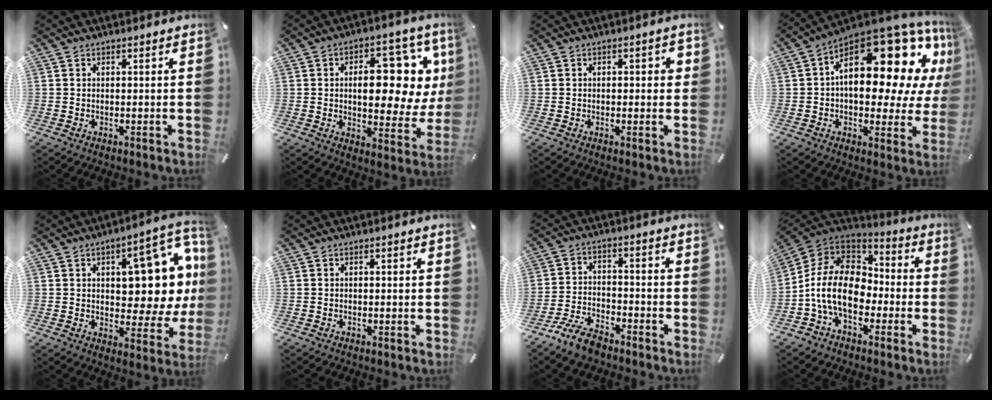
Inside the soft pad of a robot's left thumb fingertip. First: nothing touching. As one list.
[{"total": 16.7, "force": [4.8, 8.8, 13.4], "torque": [-0.167, -0.045, 0.077]}, {"total": 2.2, "force": [-0.2, 1.2, 1.9], "torque": [-0.027, 0.004, -0.006]}, {"total": 23.2, "force": [8.2, 12.2, 18.0], "torque": [-0.243, -0.071, 0.140]}, {"total": 18.7, "force": [4.5, 9.3, 15.6], "torque": [-0.190, -0.031, 0.071]}, {"total": 0.0}, {"total": 8.2, "force": [-6.6, 3.1, 3.7], "torque": [-0.082, 0.028, -0.127]}, {"total": 15.6, "force": [-5.1, 10.6, 10.3], "torque": [-0.222, 0.035, -0.095]}]